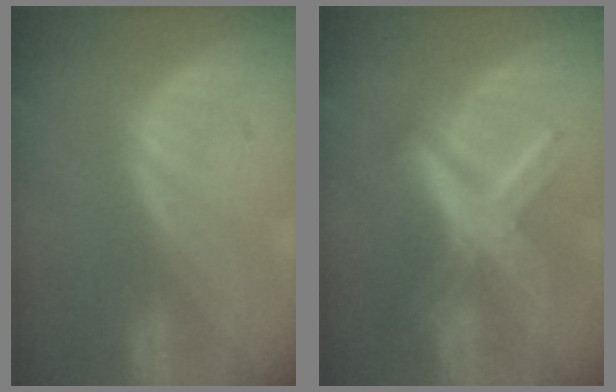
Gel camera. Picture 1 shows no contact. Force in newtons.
{"total": 8.9, "press": 8.9, "slide": 0.7}